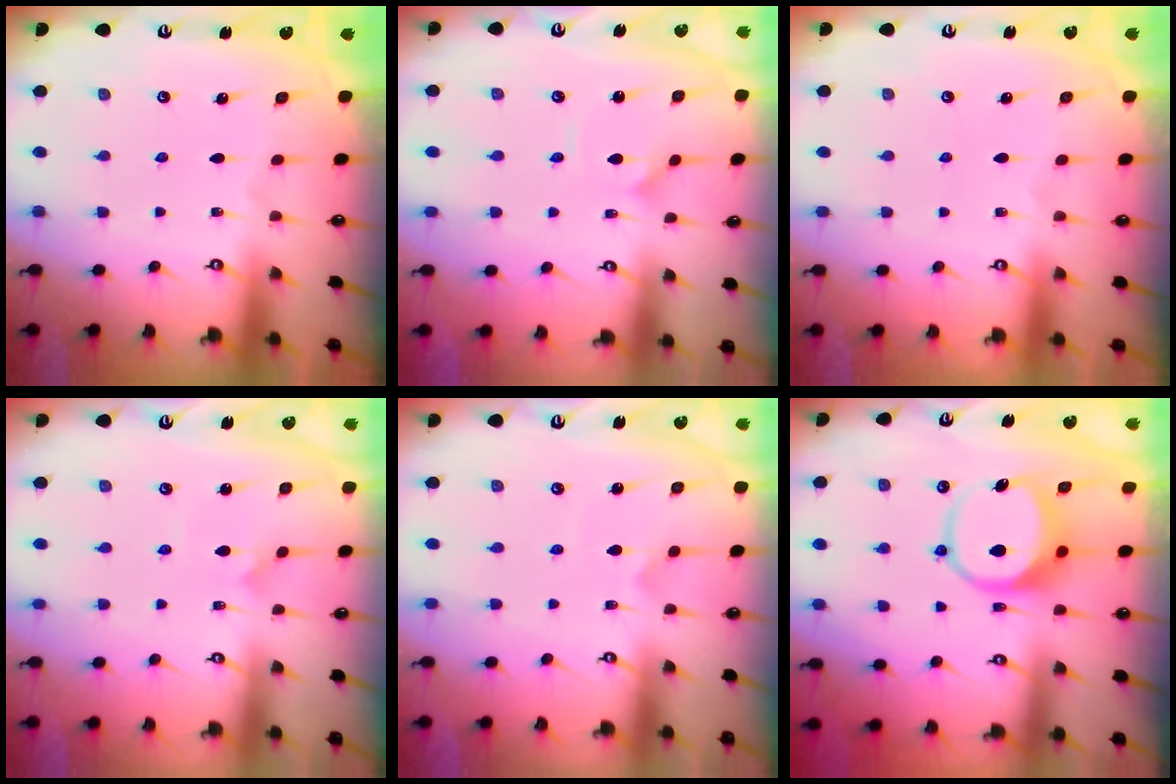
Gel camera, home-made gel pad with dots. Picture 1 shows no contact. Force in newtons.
{"total": 2.2, "press": 2.2, "slide": 0.1}
{"total": 0.0}
{"total": 2.8, "press": 2.8, "slide": 0.2}
{"total": 1.6, "press": 1.5, "slide": 0.5}
{"total": 8.6, "press": 8.5, "slide": 1.4}